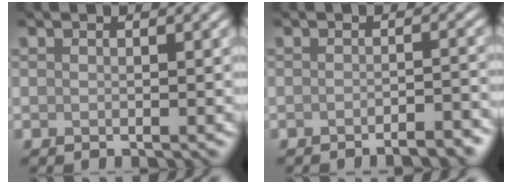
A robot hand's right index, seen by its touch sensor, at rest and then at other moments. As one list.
[{"total": 2.9, "force": [-2.4, 0.6, 1.7], "torque": [-0.014, 0.005, -0.034]}]